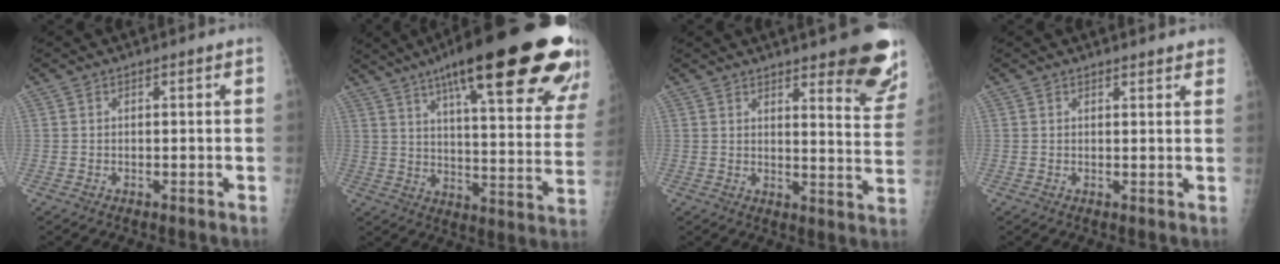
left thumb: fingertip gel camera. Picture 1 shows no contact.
{"total": 32.7, "force": [20.1, 6.9, 24.8], "torque": [-0.276, -0.038, 0.281]}
{"total": 16.6, "force": [11.1, 4.1, 11.6], "torque": [-0.109, -0.070, 0.131]}
{"total": 3.6, "force": [3.3, 0.8, 1.0], "torque": [0.003, -0.012, 0.028]}